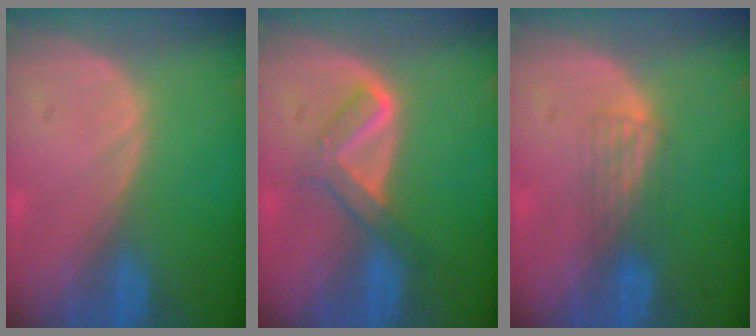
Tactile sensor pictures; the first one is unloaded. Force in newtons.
{"total": 4.6, "press": 4.5, "slide": 0.6}
{"total": 2.9, "press": 2.6, "slide": 1.2}